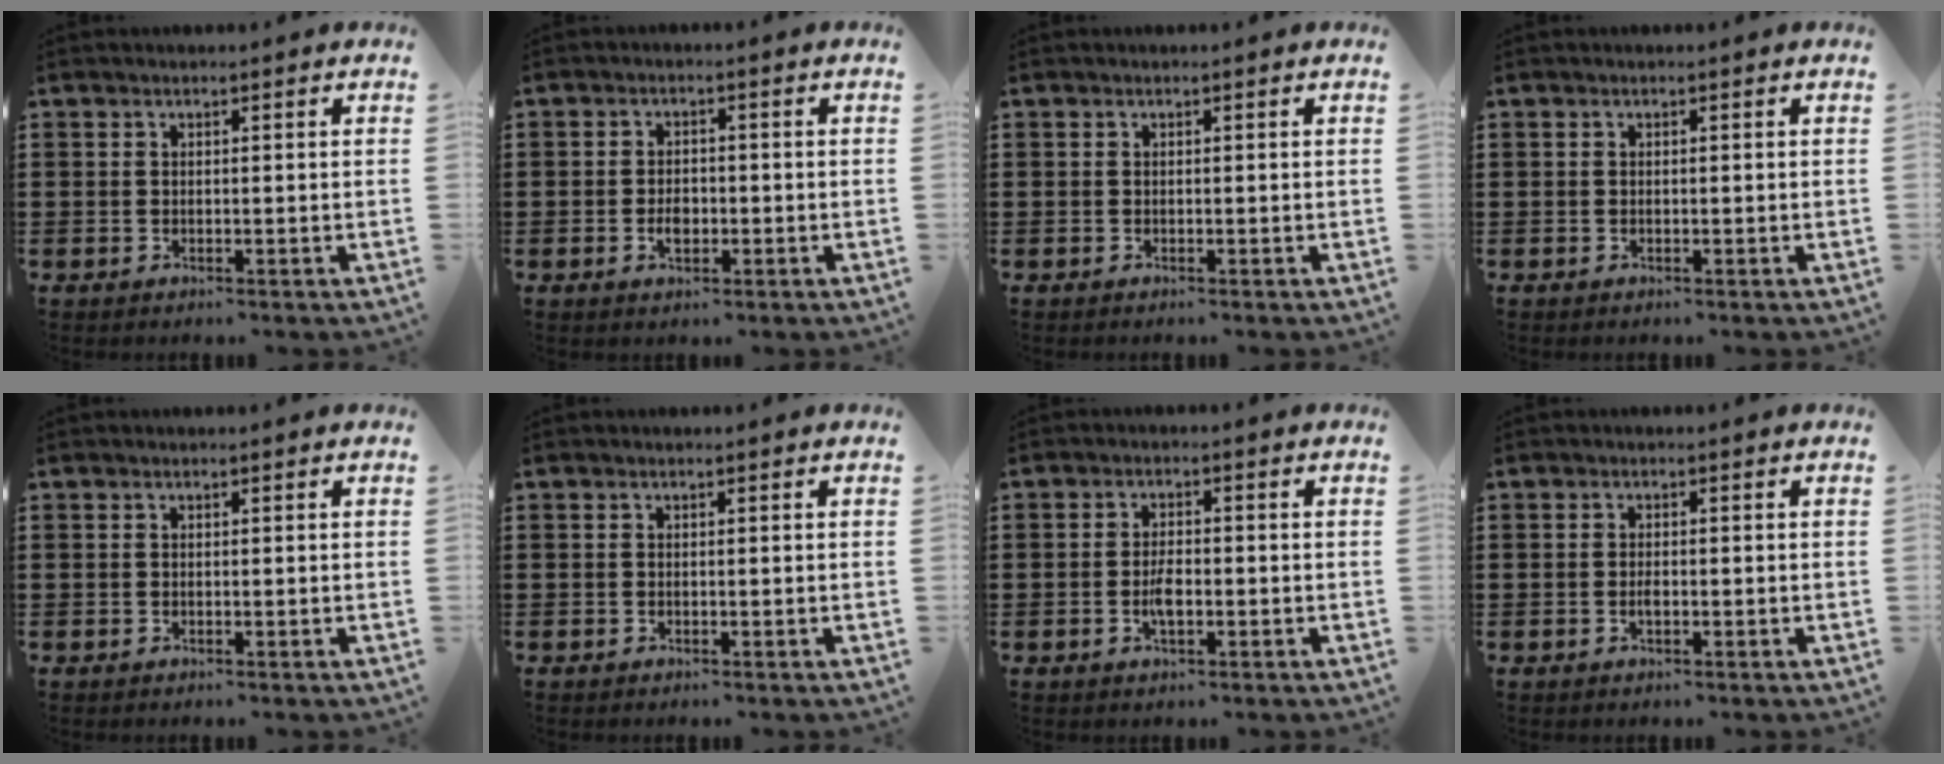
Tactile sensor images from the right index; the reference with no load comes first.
{"total": 2.6, "force": [-0.7, 1.6, 2.0], "torque": [-0.037, 0.003, -0.013]}
{"total": 0.0}
{"total": 0.0}
{"total": 0.0}
{"total": 0.0}
{"total": 3.2, "force": [-0.9, 1.2, 2.8], "torque": [-0.058, -0.001, -0.017]}
{"total": 1.3, "force": [-0.3, 0.5, 1.1], "torque": [-0.022, -0.003, -0.005]}